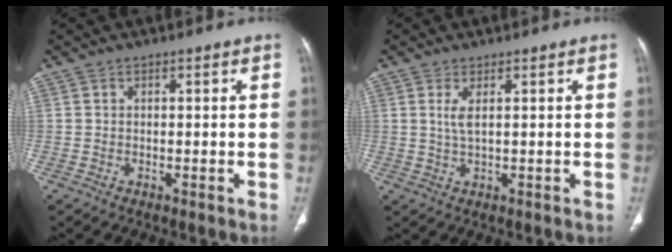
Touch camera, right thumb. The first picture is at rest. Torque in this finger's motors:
{"motor_torque": [-0.23, -0.27, 0.48, 0.07, -0.03]}